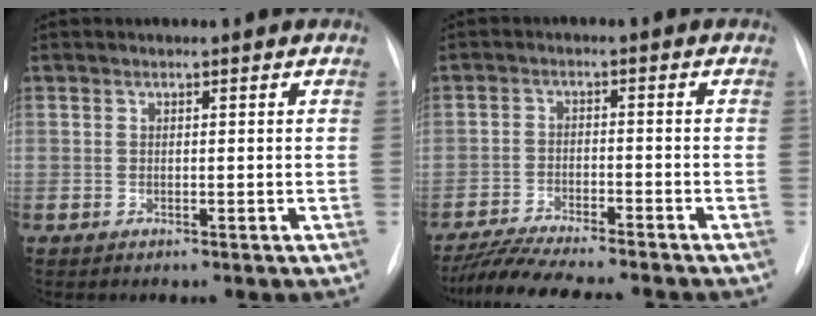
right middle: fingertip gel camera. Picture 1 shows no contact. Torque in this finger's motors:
{"motor_torque": [0.36, -0.41, 0.10, 0.05]}